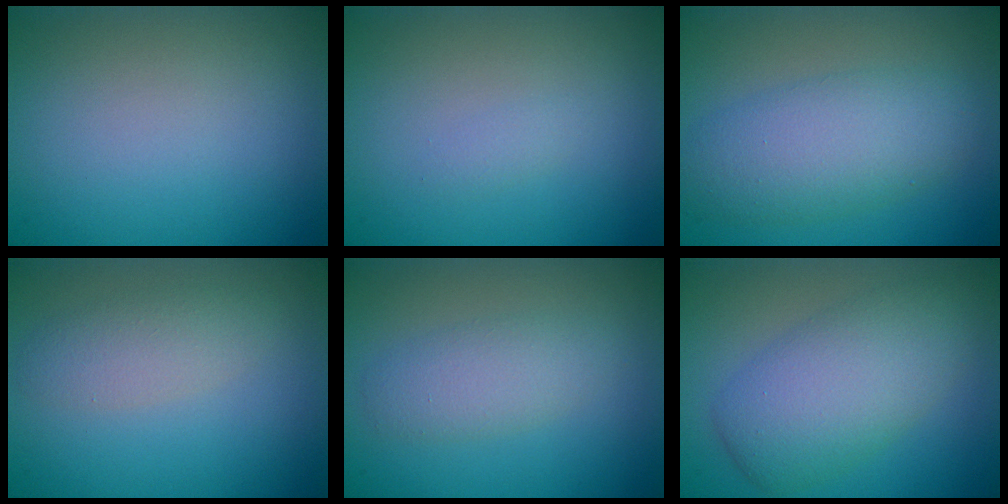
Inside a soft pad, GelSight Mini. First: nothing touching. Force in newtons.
{"total": 0.6, "press": 0.6, "slide": 0.0}
{"total": 5.4, "press": 5.3, "slide": 0.3}
{"total": 2.4, "press": 2.4, "slide": 0.1}
{"total": 2.7, "press": 2.7, "slide": 0.2}
{"total": 6.1, "press": 6.1, "slide": 0.1}